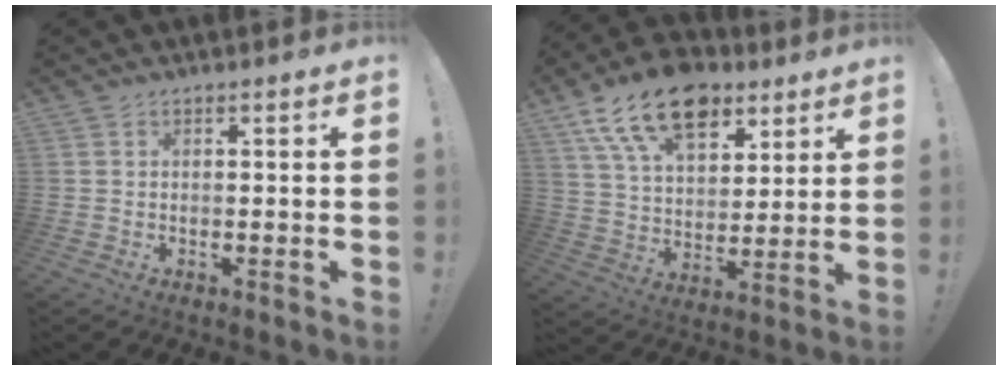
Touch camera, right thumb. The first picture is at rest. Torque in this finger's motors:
{"motor_torque": [0.09, 1.72, 1.00, 0.55, 0.13]}